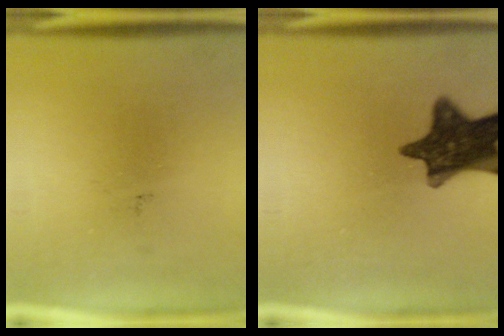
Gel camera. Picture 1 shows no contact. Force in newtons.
{"total": 12.8}